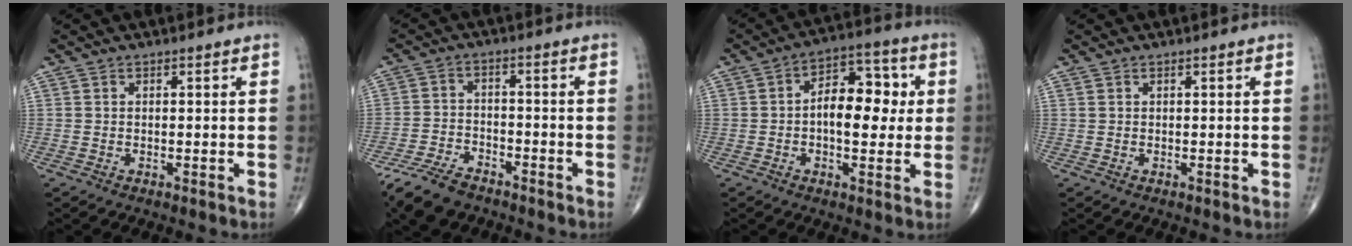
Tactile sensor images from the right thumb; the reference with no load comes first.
{"total": 8.9, "force": [-6.8, 4.1, 4.0], "torque": [-0.077, 0.019, -0.128]}
{"total": 11.1, "force": [0.4, 6.3, 9.1], "torque": [-0.111, 0.023, 0.002]}
{"total": 0.0}